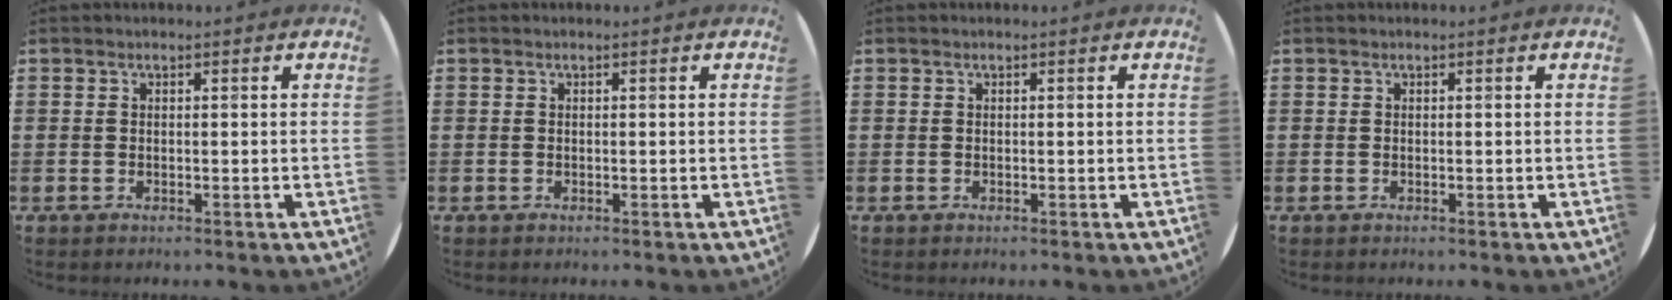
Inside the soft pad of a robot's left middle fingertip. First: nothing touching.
{"total": 0.0}
{"total": 0.0}
{"total": 0.0}